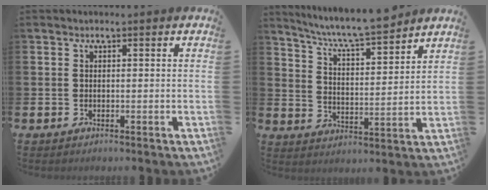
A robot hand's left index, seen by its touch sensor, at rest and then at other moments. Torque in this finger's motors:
{"motor_torque": [0.88, -1.01, 0.42, 0.17]}